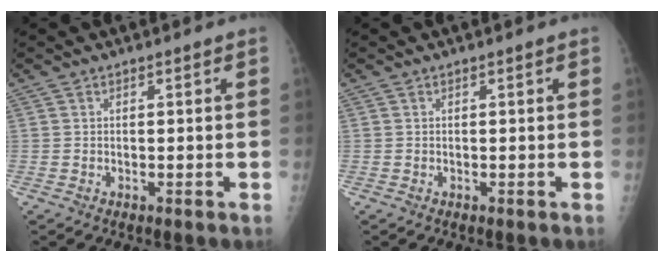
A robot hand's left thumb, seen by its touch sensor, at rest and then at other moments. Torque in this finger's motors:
{"motor_torque": [0.50, -0.08, 0.17, 0.09, 0.00]}